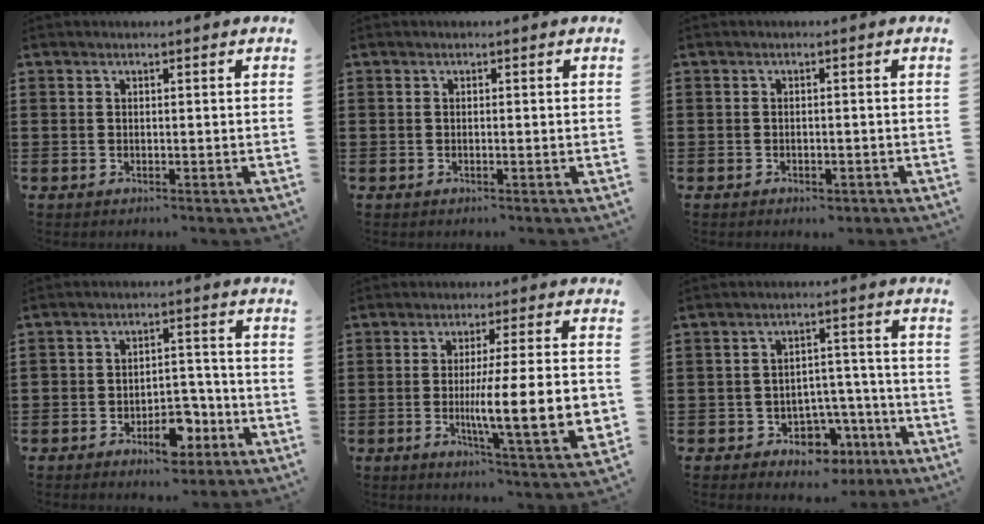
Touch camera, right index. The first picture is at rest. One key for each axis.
{"total": 0.0}
{"total": 1.0, "fx": -0.9, "fy": 0.4, "fz": 0.2, "tx": -0.008, "ty": -0.001, "tz": -0.019}
{"total": 7.0, "fx": -4.0, "fy": 3.7, "fz": 4.4, "tx": -0.057, "ty": 0.019, "tz": -0.070}
{"total": 13.3, "fx": -1.5, "fy": 2.0, "fz": 13.0, "tx": -0.222, "ty": -0.016, "tz": -0.031}
{"total": 5.5, "fx": -3.7, "fy": 3.4, "fz": 2.3, "tx": -0.041, "ty": 0.022, "tz": -0.067}